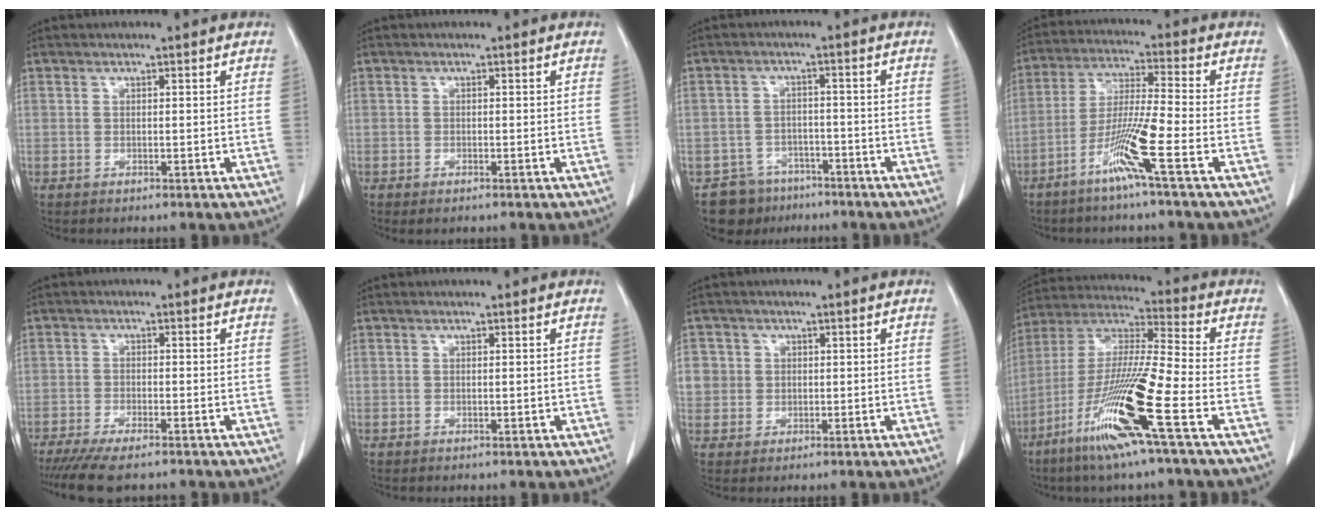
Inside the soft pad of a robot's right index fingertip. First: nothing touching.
{"total": 0.9, "force": [-0.7, 0.2, 0.6], "torque": [-0.012, -0.002, -0.008]}
{"total": 6.4, "force": [-4.8, 4.2, -0.1], "torque": [0.011, 0.016, -0.074]}
{"total": 9.5, "force": [-4.8, -1.4, 8.1], "torque": [-0.153, -0.013, -0.099]}
{"total": 7.5, "force": [-6.2, 1.1, 4.1], "torque": [-0.063, -0.015, -0.101]}
{"total": 0.0}
{"total": 3.9, "force": [0.6, 3.9, 0.3], "torque": [0.008, 0.010, 0.014]}
{"total": 16.8, "force": [-7.7, -0.8, 14.9], "torque": [-0.309, -0.033, -0.154]}